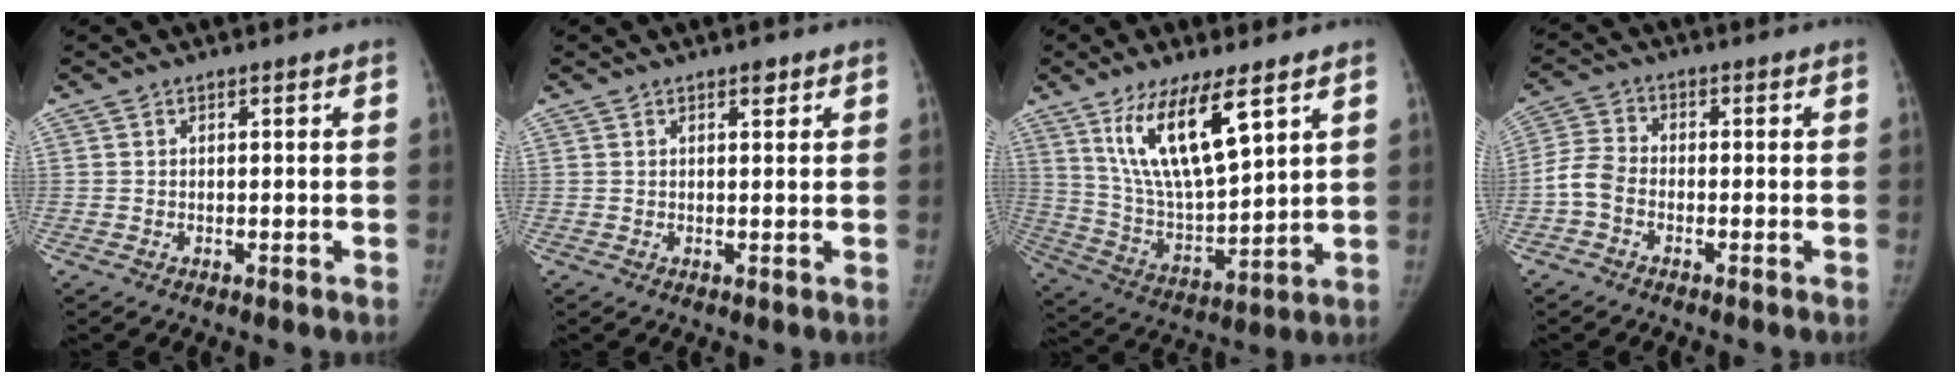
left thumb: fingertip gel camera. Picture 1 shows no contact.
{"total": 1.2, "force": [0.8, 0.5, 0.8], "torque": [-0.005, -0.002, 0.010]}
{"total": 16.5, "force": [8.6, 5.2, 13.1], "torque": [-0.223, -0.044, 0.172]}
{"total": 5.1, "force": [-1.9, 3.6, 3.1], "torque": [-0.061, 0.016, -0.048]}